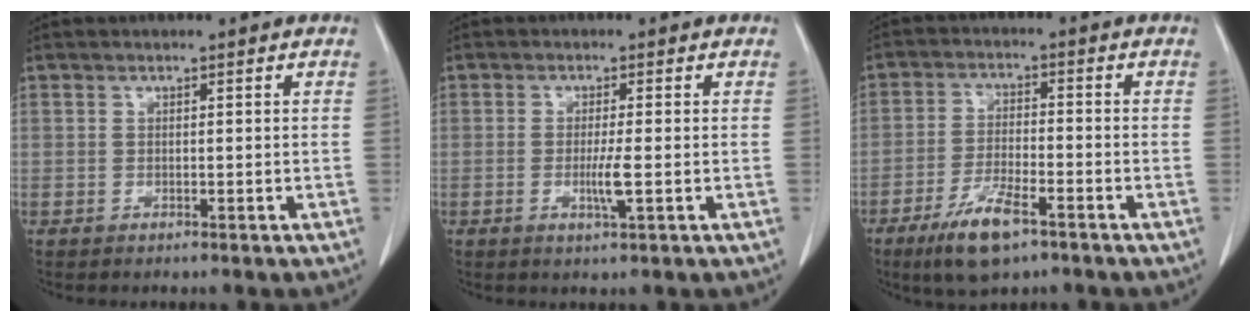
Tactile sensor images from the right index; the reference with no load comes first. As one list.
[{"total": 3.2, "force": [-0.7, -0.2, 3.1], "torque": [-0.060, -0.007, -0.014]}, {"total": 8.7, "force": [-5.4, 2.1, 6.4], "torque": [-0.127, -0.014, -0.094]}]